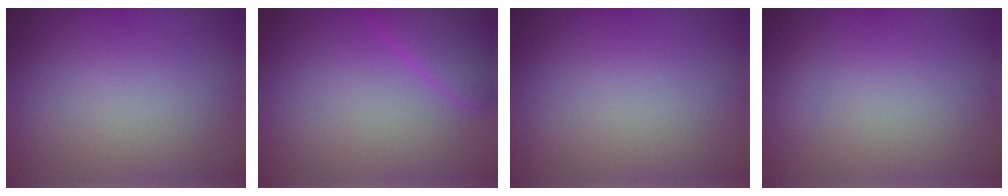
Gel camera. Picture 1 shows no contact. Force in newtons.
{"total": 3.0, "press": 3.0, "slide": 0.2}
{"total": 0.0}
{"total": 0.5, "press": 0.5, "slide": 0.1}